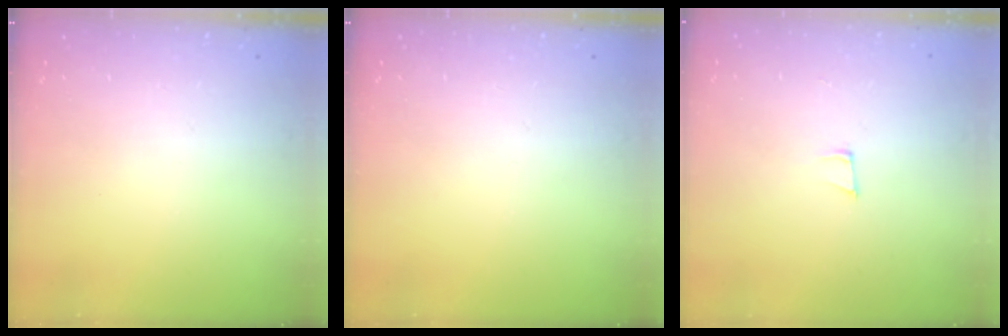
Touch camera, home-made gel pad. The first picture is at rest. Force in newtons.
{"total": 0.0}
{"total": 6.7, "press": 5.8, "slide": 3.2}